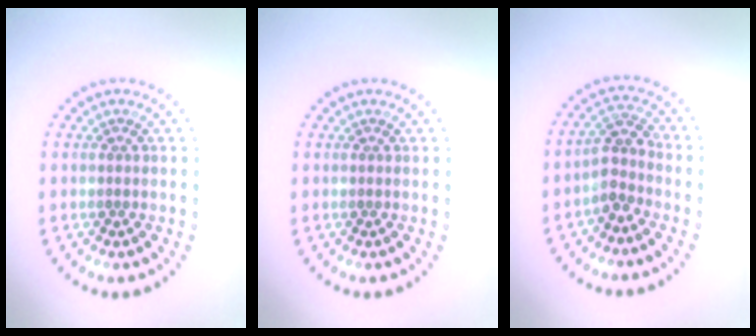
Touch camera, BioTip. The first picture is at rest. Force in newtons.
{"total": 0.0}
{"total": 2.5, "press": 2.0, "slide": 1.6}